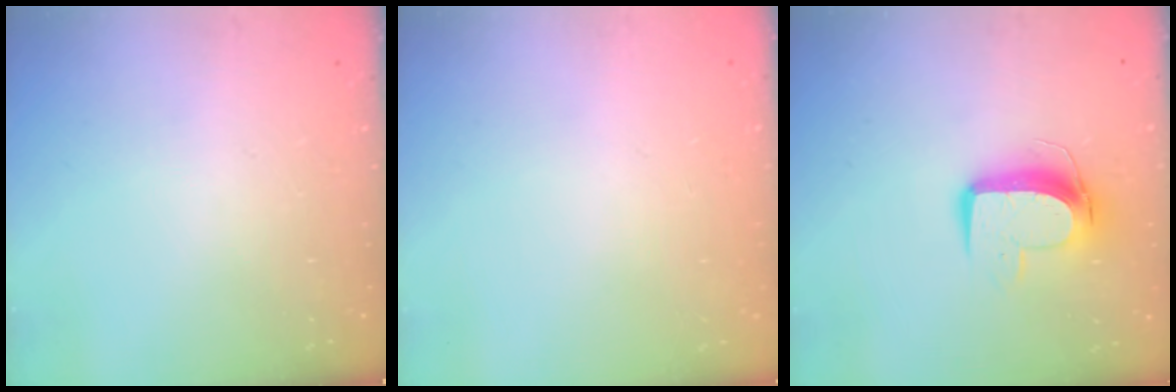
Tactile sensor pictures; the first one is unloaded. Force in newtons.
{"total": 0.0}
{"total": 10.6, "press": 10.6, "slide": 0.9}